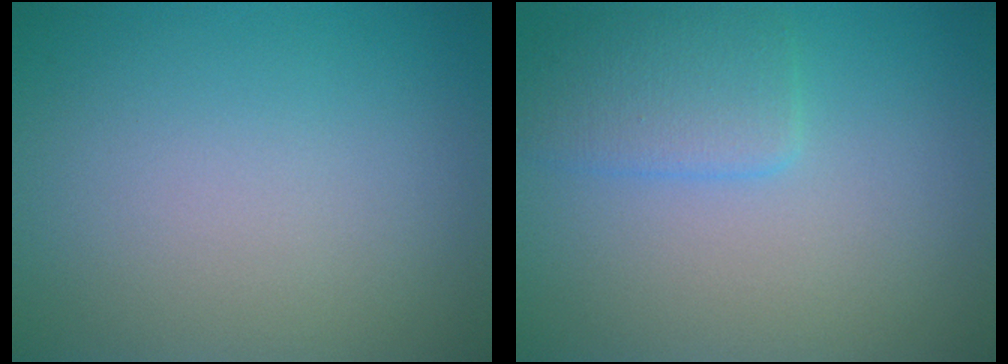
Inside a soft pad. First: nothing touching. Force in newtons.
{"total": 2.8, "press": 2.8, "slide": 0.1}